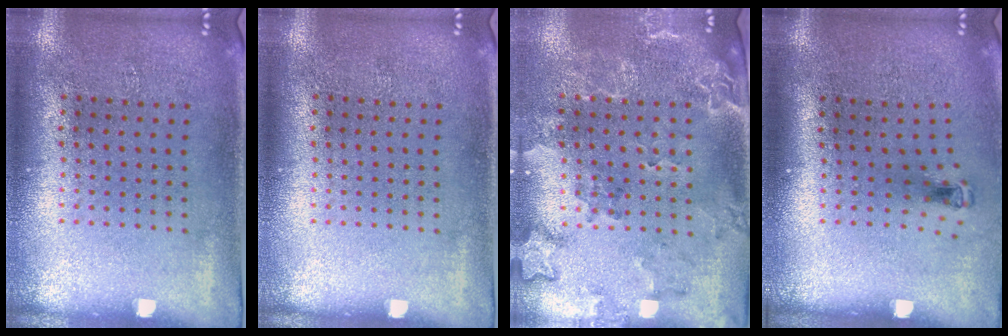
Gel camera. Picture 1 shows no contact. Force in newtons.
{"total": 0.0}
{"total": 2.0, "press": 1.9, "slide": 0.7}
{"total": 0.6, "press": 0.3, "slide": 0.5}